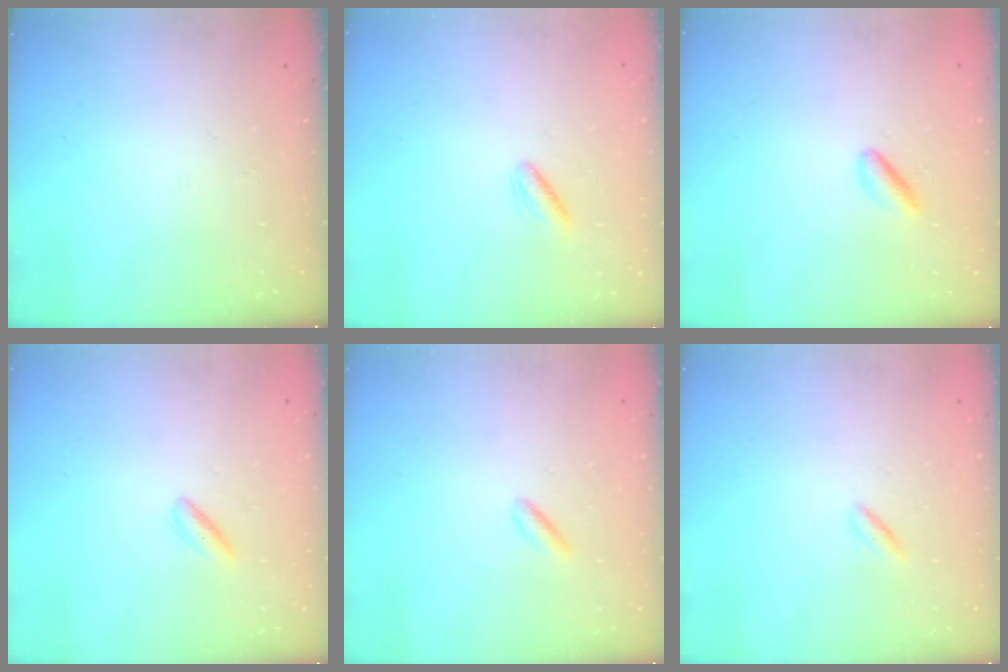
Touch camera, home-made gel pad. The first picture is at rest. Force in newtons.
{"total": 2.5, "press": 2.3, "slide": 1.1}
{"total": 2.9, "press": 2.6, "slide": 1.2}
{"total": 2.6, "press": 2.4, "slide": 1.0}
{"total": 2.3, "press": 2.1, "slide": 1.0}
{"total": 1.3, "press": 1.1, "slide": 0.7}